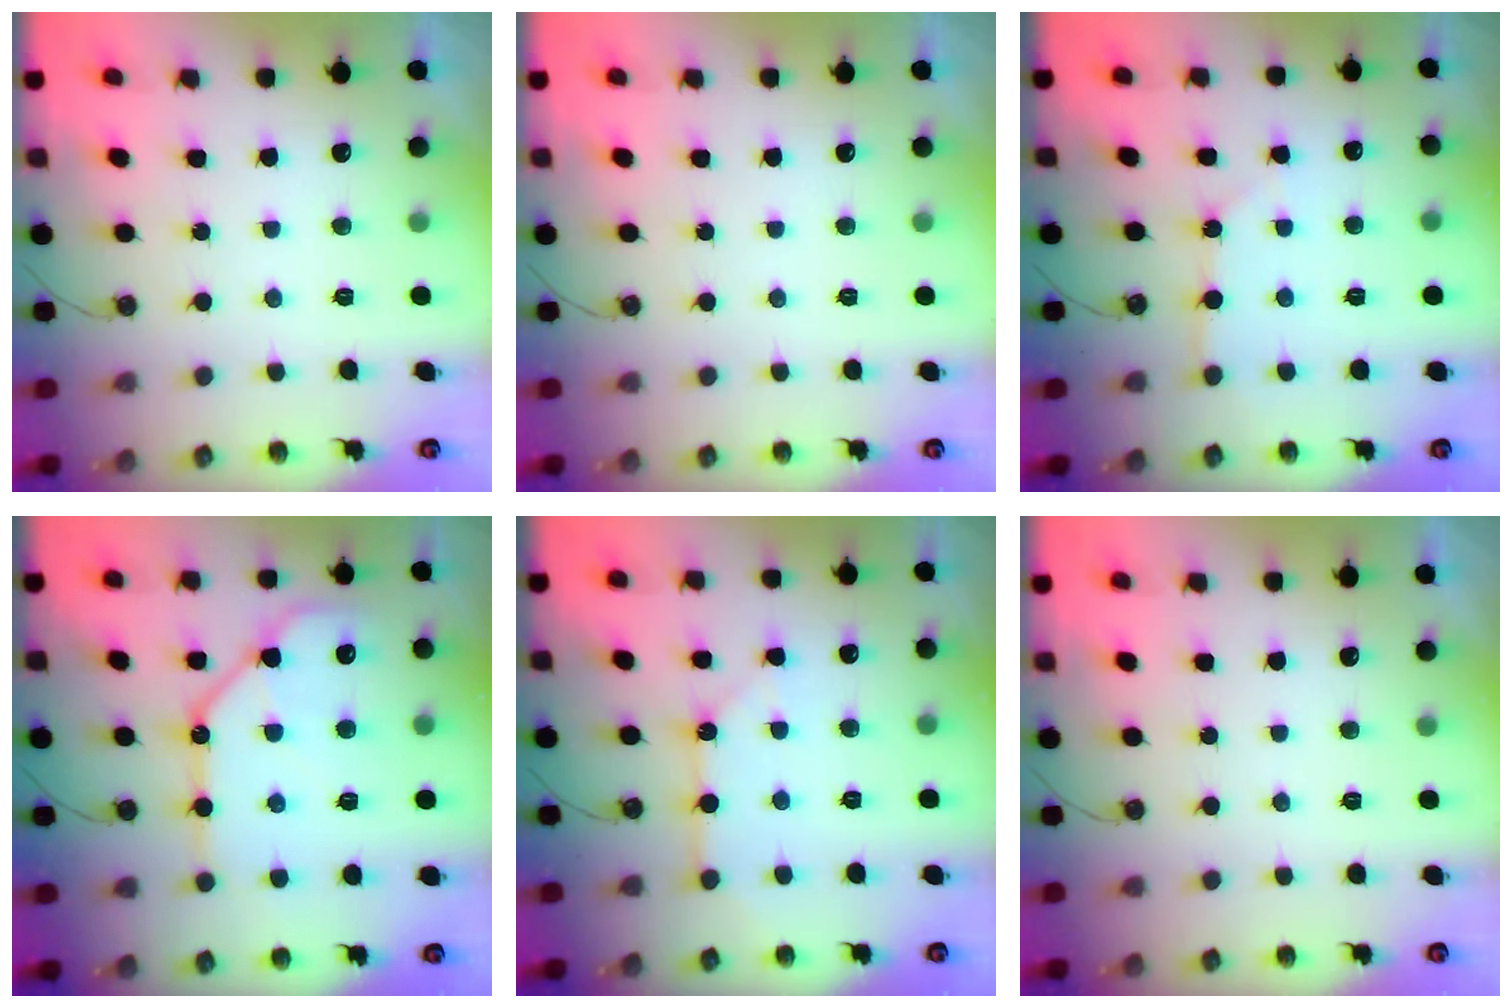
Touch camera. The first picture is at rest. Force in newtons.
{"total": 0.0}
{"total": 3.8, "press": 3.8, "slide": 0.4}
{"total": 16.5, "press": 16.4, "slide": 1.8}
{"total": 4.2, "press": 4.1, "slide": 0.4}
{"total": 0.0}